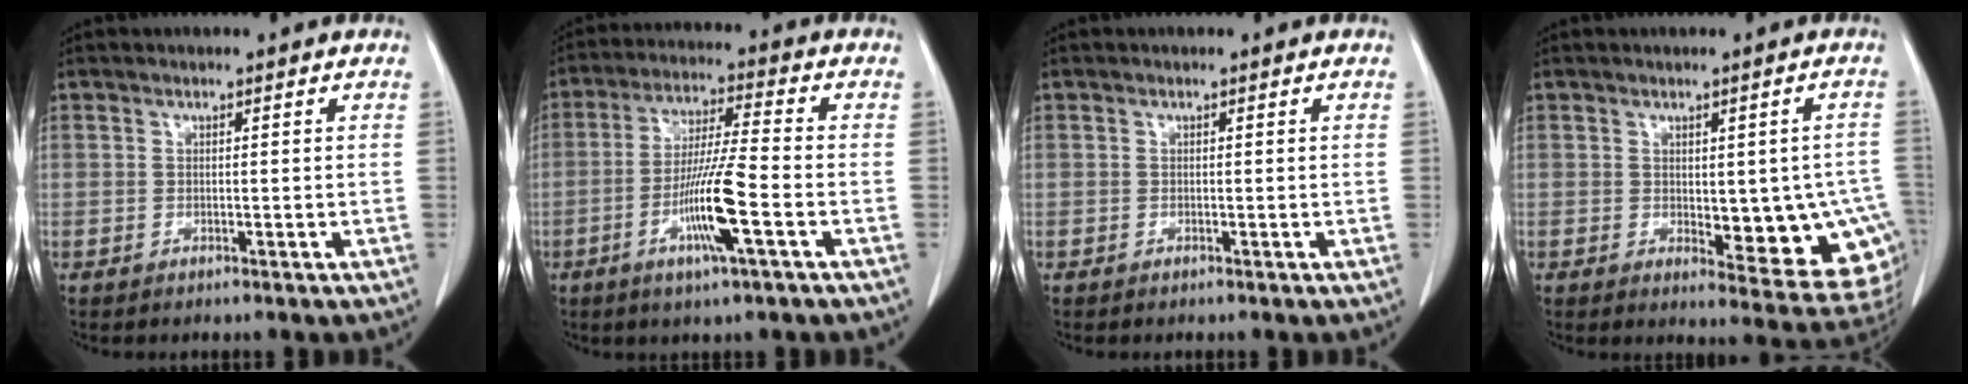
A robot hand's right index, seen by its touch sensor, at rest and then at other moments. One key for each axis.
{"total": 10.7, "fx": -3.7, "fy": 0.0, "fz": 10.0, "tx": -0.193, "ty": -0.012, "tz": -0.071}
{"total": 0.0}
{"total": 13.6, "fx": -2.2, "fy": 5.7, "fz": 12.1, "tx": -0.099, "ty": 0.006, "tz": -0.010}